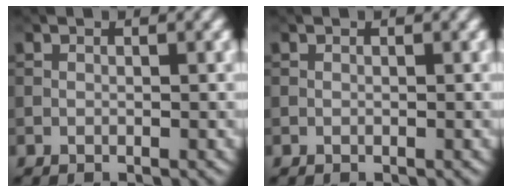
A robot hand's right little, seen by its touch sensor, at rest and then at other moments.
{"total": 0.0}